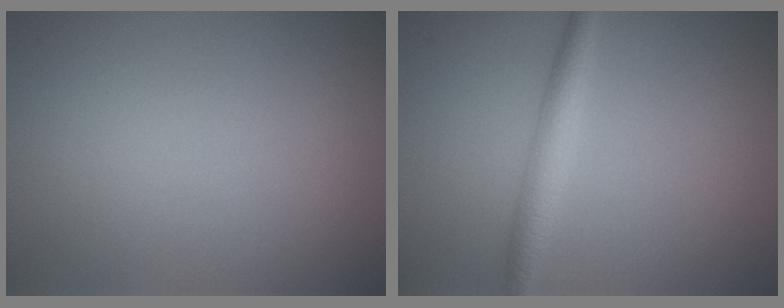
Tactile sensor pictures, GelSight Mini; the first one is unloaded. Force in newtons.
{"total": 2.7, "press": 2.7, "slide": 0.0}